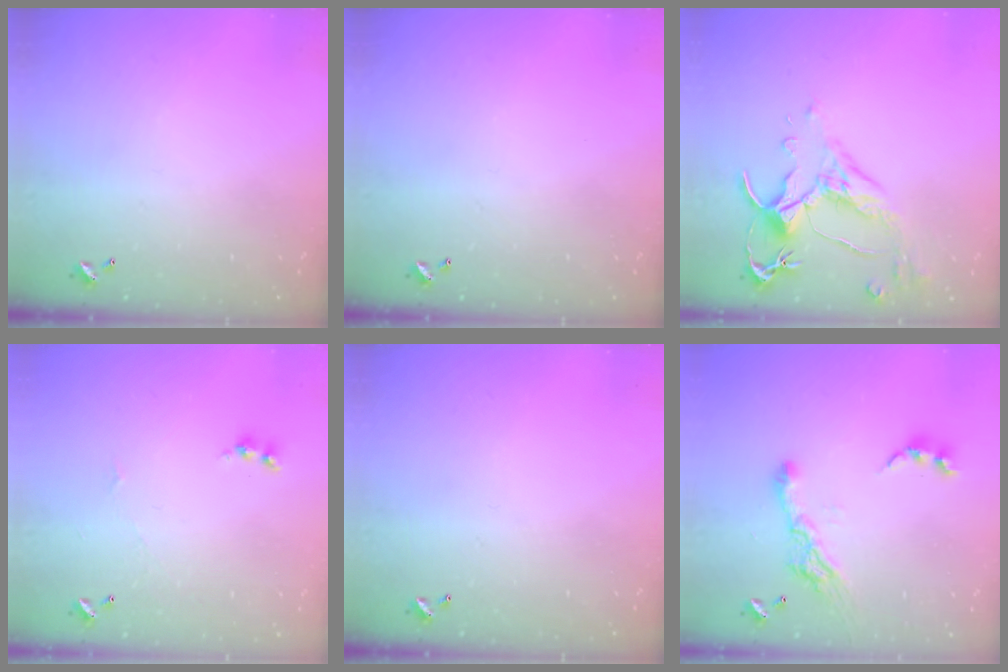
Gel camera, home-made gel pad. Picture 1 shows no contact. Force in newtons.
{"total": 0.0}
{"total": 2.6, "press": 2.2, "slide": 1.3}
{"total": 1.6, "press": 1.5, "slide": 0.4}
{"total": 0.0}
{"total": 9.2, "press": 9.1, "slide": 1.0}